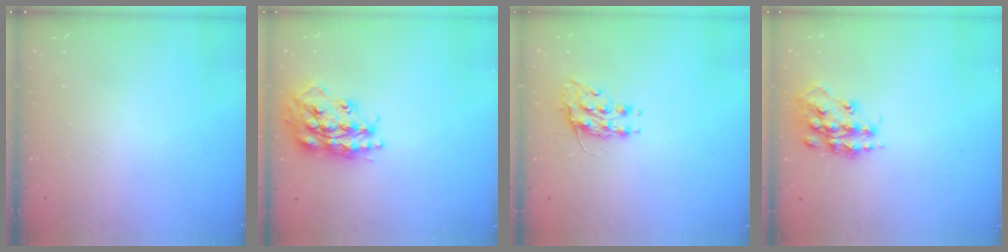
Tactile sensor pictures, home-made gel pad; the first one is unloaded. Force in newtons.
{"total": 19.5, "press": 19.5, "slide": 1.8}
{"total": 8.1, "press": 8.1, "slide": 0.7}
{"total": 14.7, "press": 14.7, "slide": 0.9}